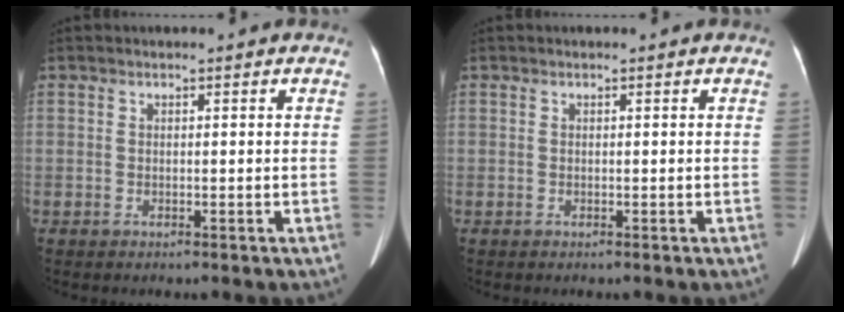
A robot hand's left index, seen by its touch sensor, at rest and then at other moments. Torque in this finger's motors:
{"motor_torque": [0.00, 0.00, 0.00, 0.00]}